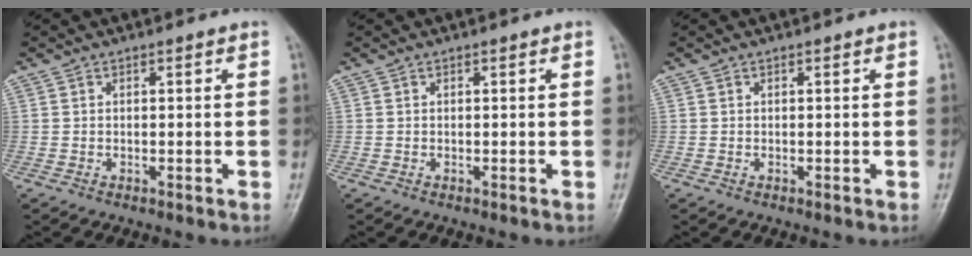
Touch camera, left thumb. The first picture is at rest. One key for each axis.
{"total": 0.0}
{"total": 0.0}